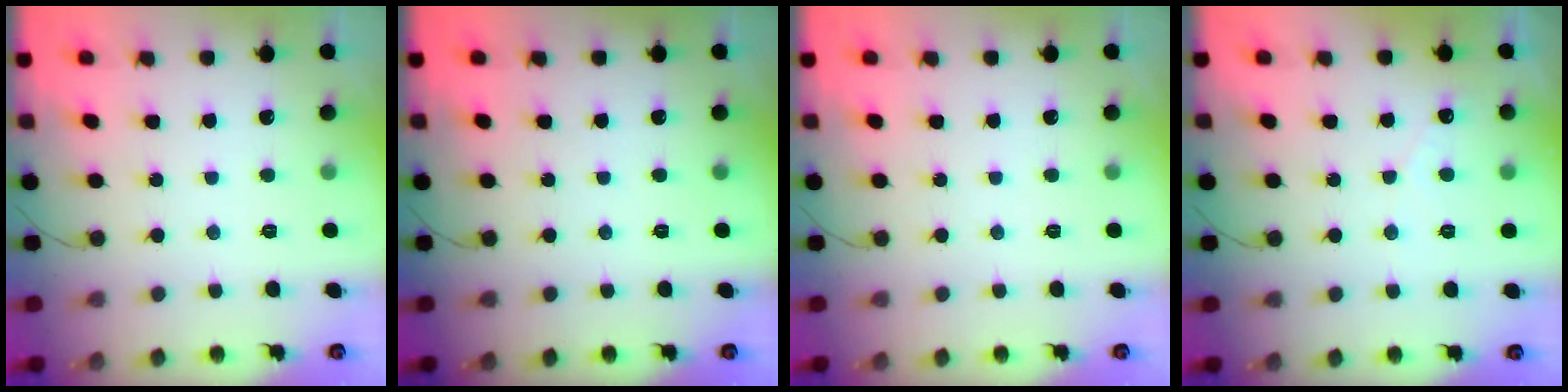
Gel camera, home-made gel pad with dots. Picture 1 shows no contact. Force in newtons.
{"total": 0.0}
{"total": 0.0}
{"total": 1.6, "press": 1.6, "slide": 0.2}